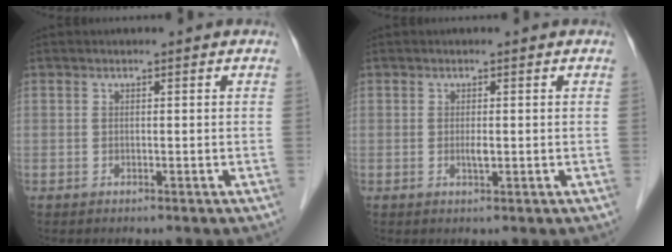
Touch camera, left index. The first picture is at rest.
{"total": 1.1, "force": [-0.2, 0.2, 1.1], "torque": [-0.019, -0.005, -0.003]}